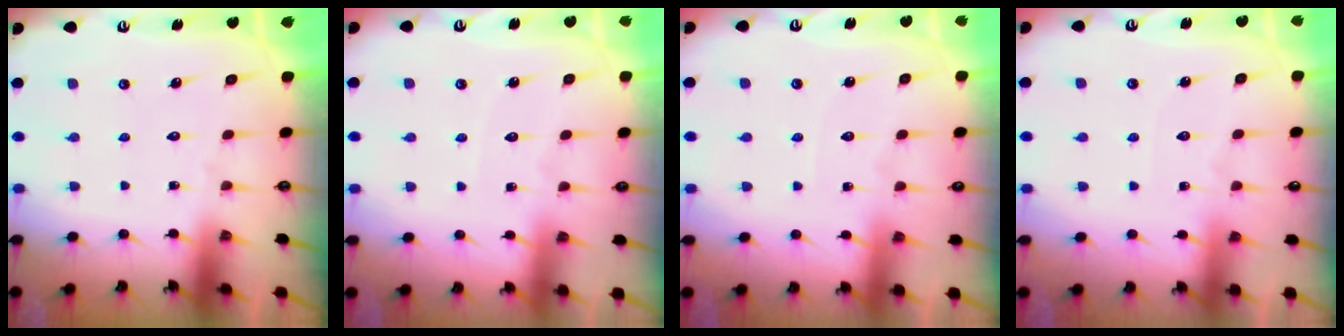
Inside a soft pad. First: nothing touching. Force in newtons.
{"total": 2.7, "press": 2.7, "slide": 0.2}
{"total": 3.5, "press": 3.5, "slide": 0.2}
{"total": 4.3, "press": 4.2, "slide": 0.5}